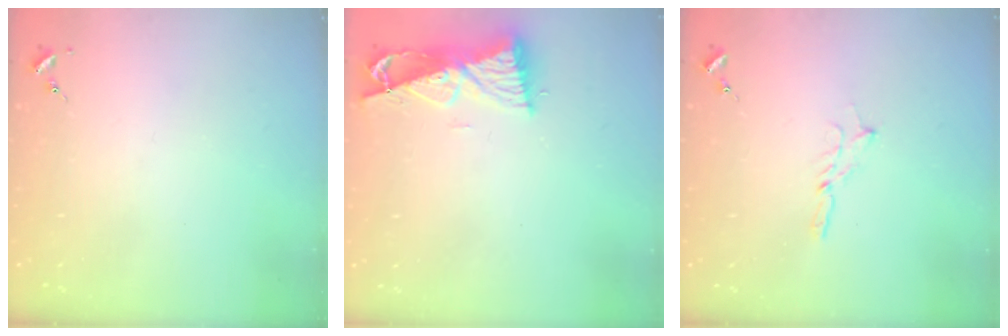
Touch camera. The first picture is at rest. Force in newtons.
{"total": 8.9, "press": 8.9, "slide": 1.1}
{"total": 1.6, "press": 1.6, "slide": 0.1}